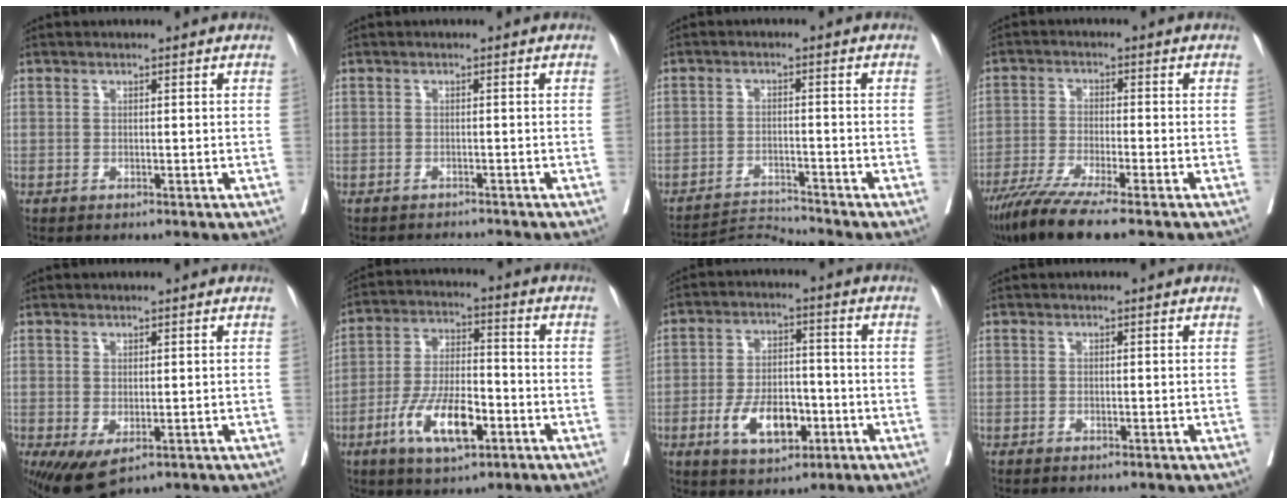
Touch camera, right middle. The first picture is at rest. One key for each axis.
{"total": 2.8, "fx": -2.8, "fy": -0.5, "fz": 0.0, "tx": 0.002, "ty": -0.011, "tz": -0.041}
{"total": 5.2, "fx": -4.3, "fy": -2.5, "fz": -1.4, "tx": 0.016, "ty": -0.012, "tz": -0.078}
{"total": 10.0, "fx": -7.6, "fy": -0.2, "fz": 6.6, "tx": -0.107, "ty": -0.028, "tz": -0.129}
{"total": 5.3, "fx": -2.0, "fy": 2.1, "fz": 4.4, "tx": -0.071, "ty": -0.016, "tz": -0.019}
{"total": 11.0, "fx": -4.9, "fy": 3.6, "fz": 9.2, "tx": -0.180, "ty": -0.002, "tz": -0.086}
{"total": 8.9, "fx": -3.4, "fy": 4.4, "fz": 6.9, "tx": -0.125, "ty": 0.004, "tz": -0.053}
{"total": 0.7, "fx": -0.5, "fy": 0.1, "fz": 0.5, "tx": -0.006, "ty": -0.002, "tz": -0.007}